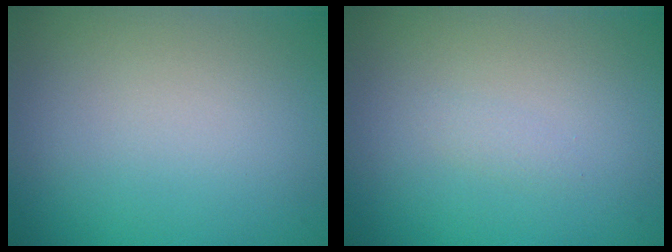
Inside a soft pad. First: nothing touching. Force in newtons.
{"total": 0.6, "press": 0.6, "slide": 0.0}